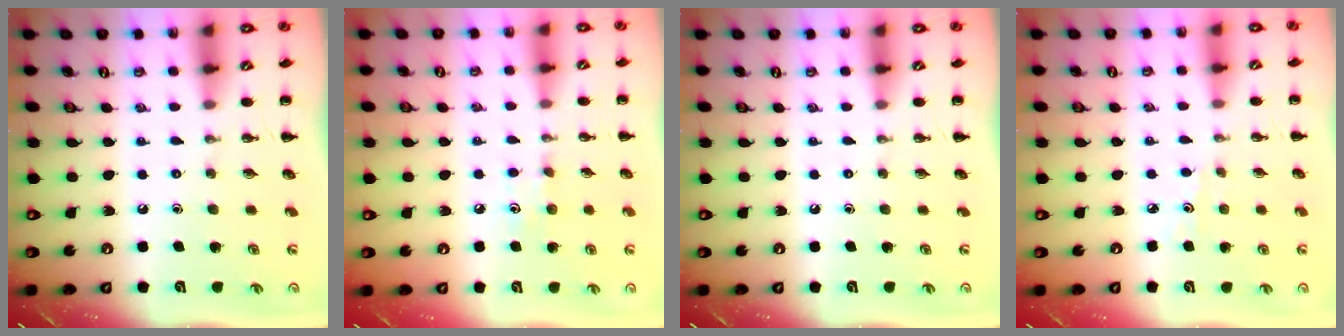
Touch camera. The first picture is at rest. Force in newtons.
{"total": 6.8, "press": 6.6, "slide": 1.5}
{"total": 0.0}
{"total": 2.6, "press": 2.3, "slide": 1.1}